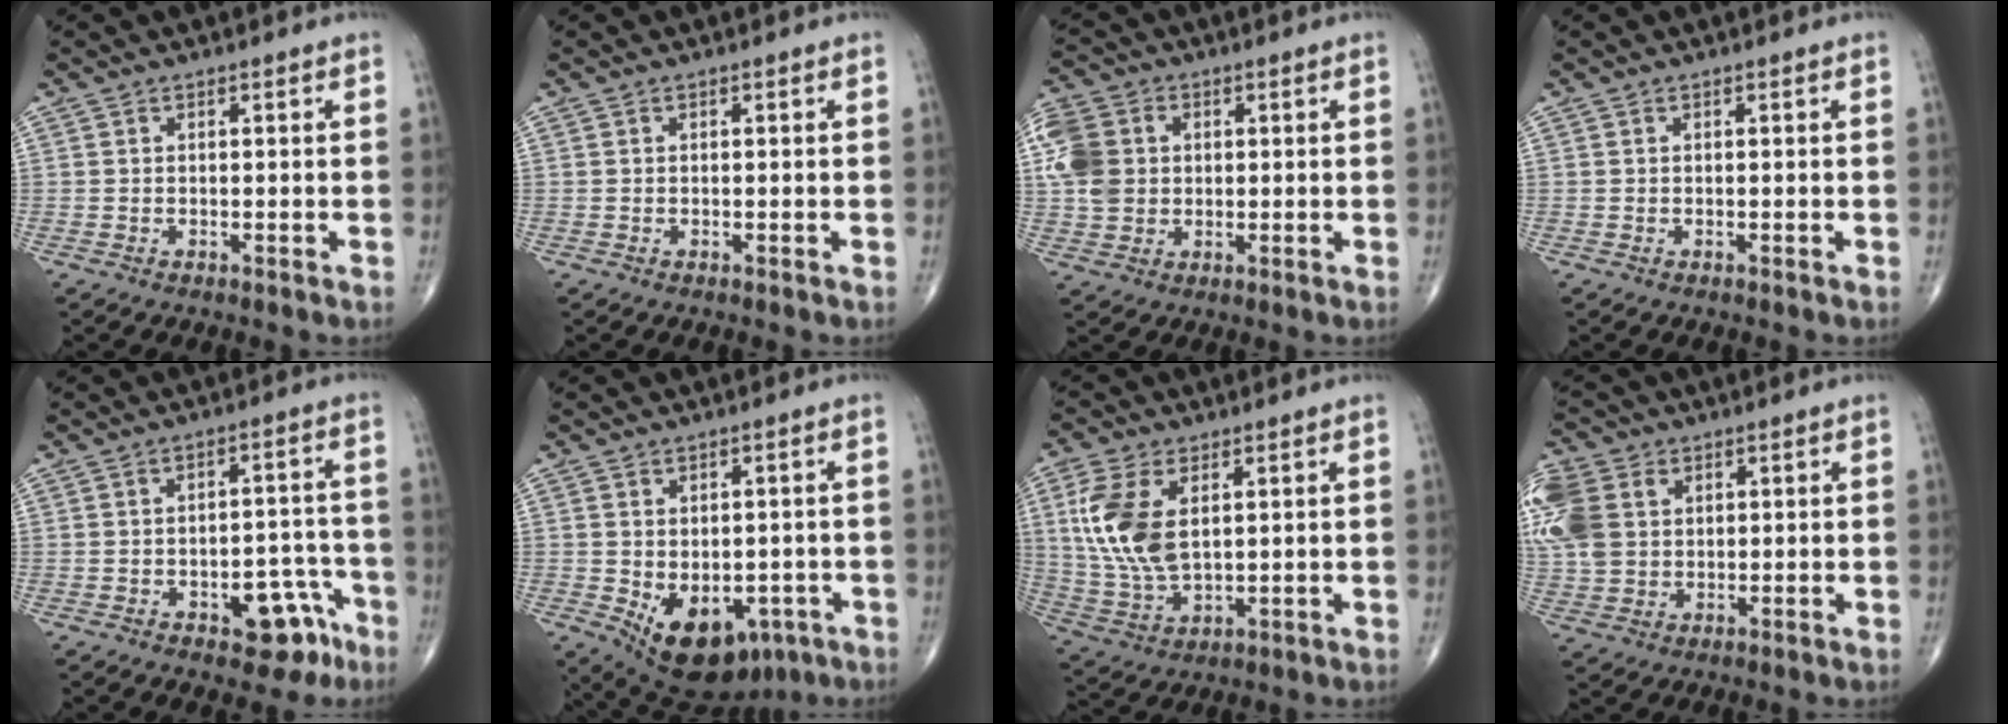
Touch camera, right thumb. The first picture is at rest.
{"total": 0.0}
{"total": 10.4, "force": [1.5, 8.5, 5.8], "torque": [-0.117, 0.008, 0.025]}
{"total": 0.0}
{"total": 9.2, "force": [-4.7, 4.9, 6.1], "torque": [-0.043, 0.046, -0.054]}
{"total": 13.6, "force": [-5.0, 8.6, 9.3], "torque": [-0.118, -0.002, -0.053]}
{"total": 13.2, "force": [3.2, 7.4, 10.4], "torque": [-0.221, -0.011, 0.071]}
{"total": 14.3, "force": [3.7, 10.9, 8.4], "torque": [-0.208, 0.007, 0.072]}